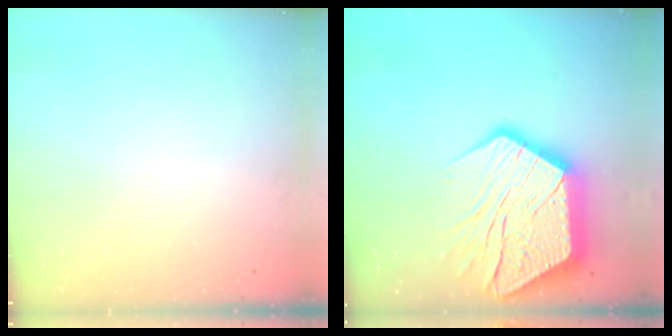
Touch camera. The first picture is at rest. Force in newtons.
{"total": 27.1, "press": 27.0, "slide": 2.2}